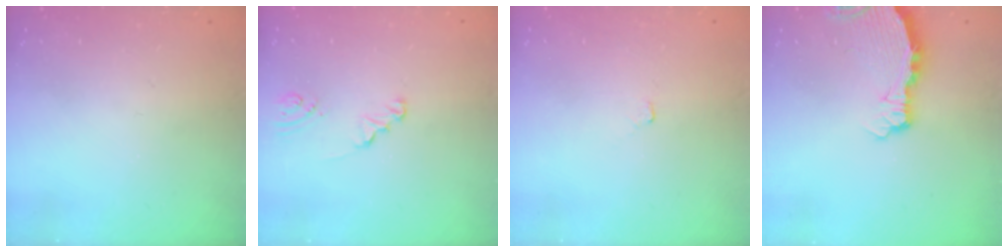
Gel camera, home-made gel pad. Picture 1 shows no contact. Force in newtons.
{"total": 1.7, "press": 1.7, "slide": 0.2}
{"total": 2.9, "press": 2.9, "slide": 0.4}
{"total": 4.8, "press": 4.8, "slide": 0.4}